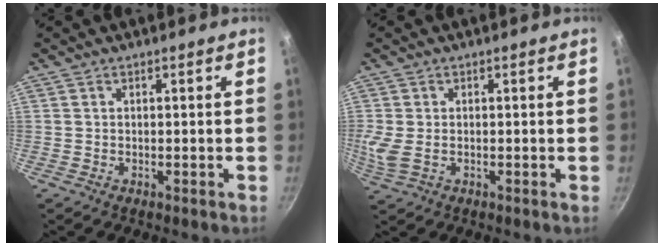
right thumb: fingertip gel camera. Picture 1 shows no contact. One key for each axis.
{"total": 4.2, "fx": -0.3, "fy": 2.5, "fz": 3.4, "tx": -0.076, "ty": -0.006, "tz": -0.005}